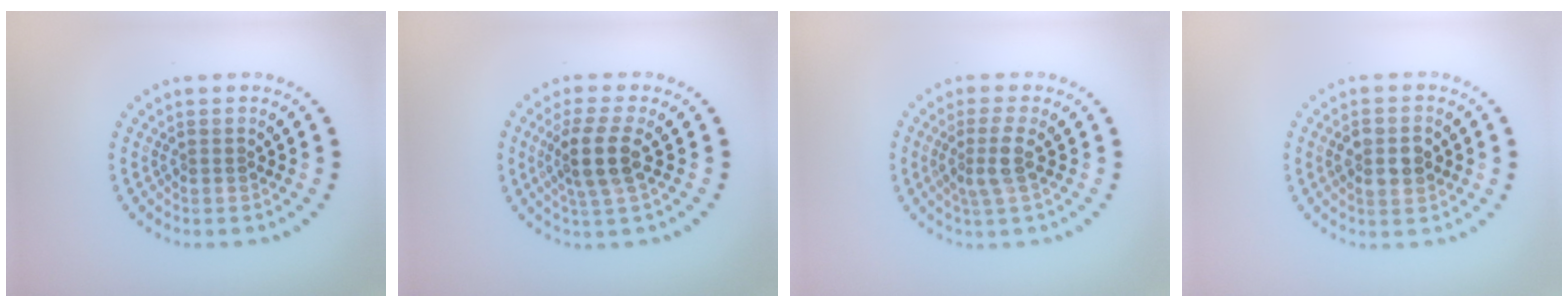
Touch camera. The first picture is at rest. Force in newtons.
{"total": 3.5, "press": 2.8, "slide": 2.1}
{"total": 2.2, "press": 1.8, "slide": 1.3}
{"total": 3.6, "press": 3.6, "slide": 0.2}